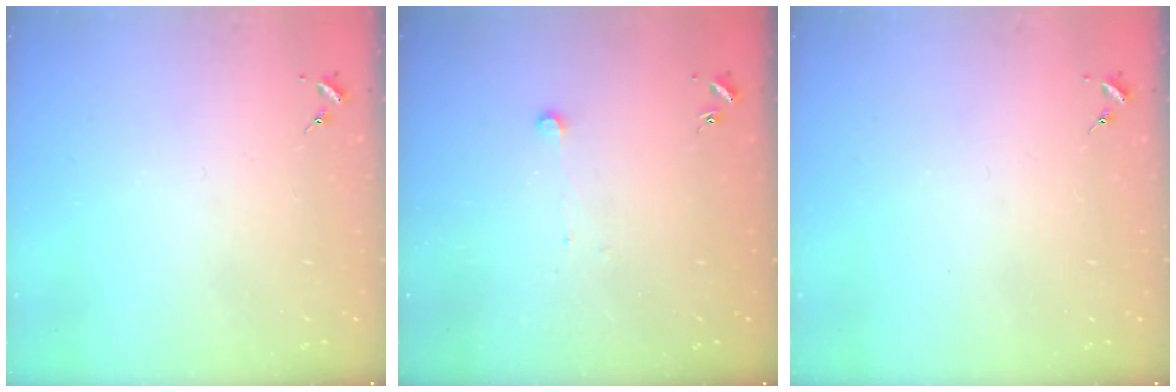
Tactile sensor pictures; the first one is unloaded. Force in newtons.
{"total": 3.6, "press": 3.6, "slide": 0.3}
{"total": 0.0}